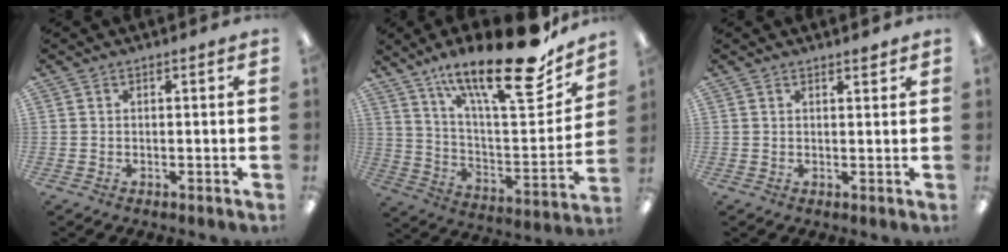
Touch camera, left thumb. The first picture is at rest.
{"total": 23.8, "force": [17.4, 5.5, 15.4], "torque": [-0.239, -0.124, 0.281]}
{"total": 1.5, "force": [1.4, 0.3, 0.5], "torque": [-0.003, -0.005, 0.024]}